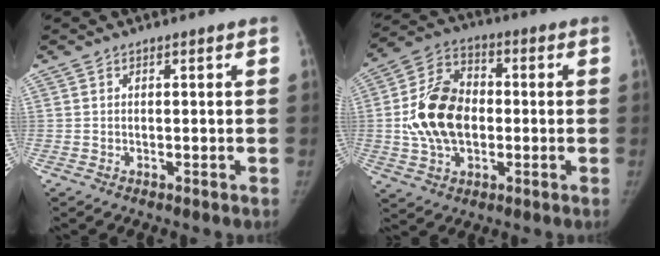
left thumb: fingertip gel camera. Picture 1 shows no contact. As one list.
[{"total": 14.9, "force": [-0.8, 10.1, 10.9], "torque": [-0.186, 0.022, -0.013]}]